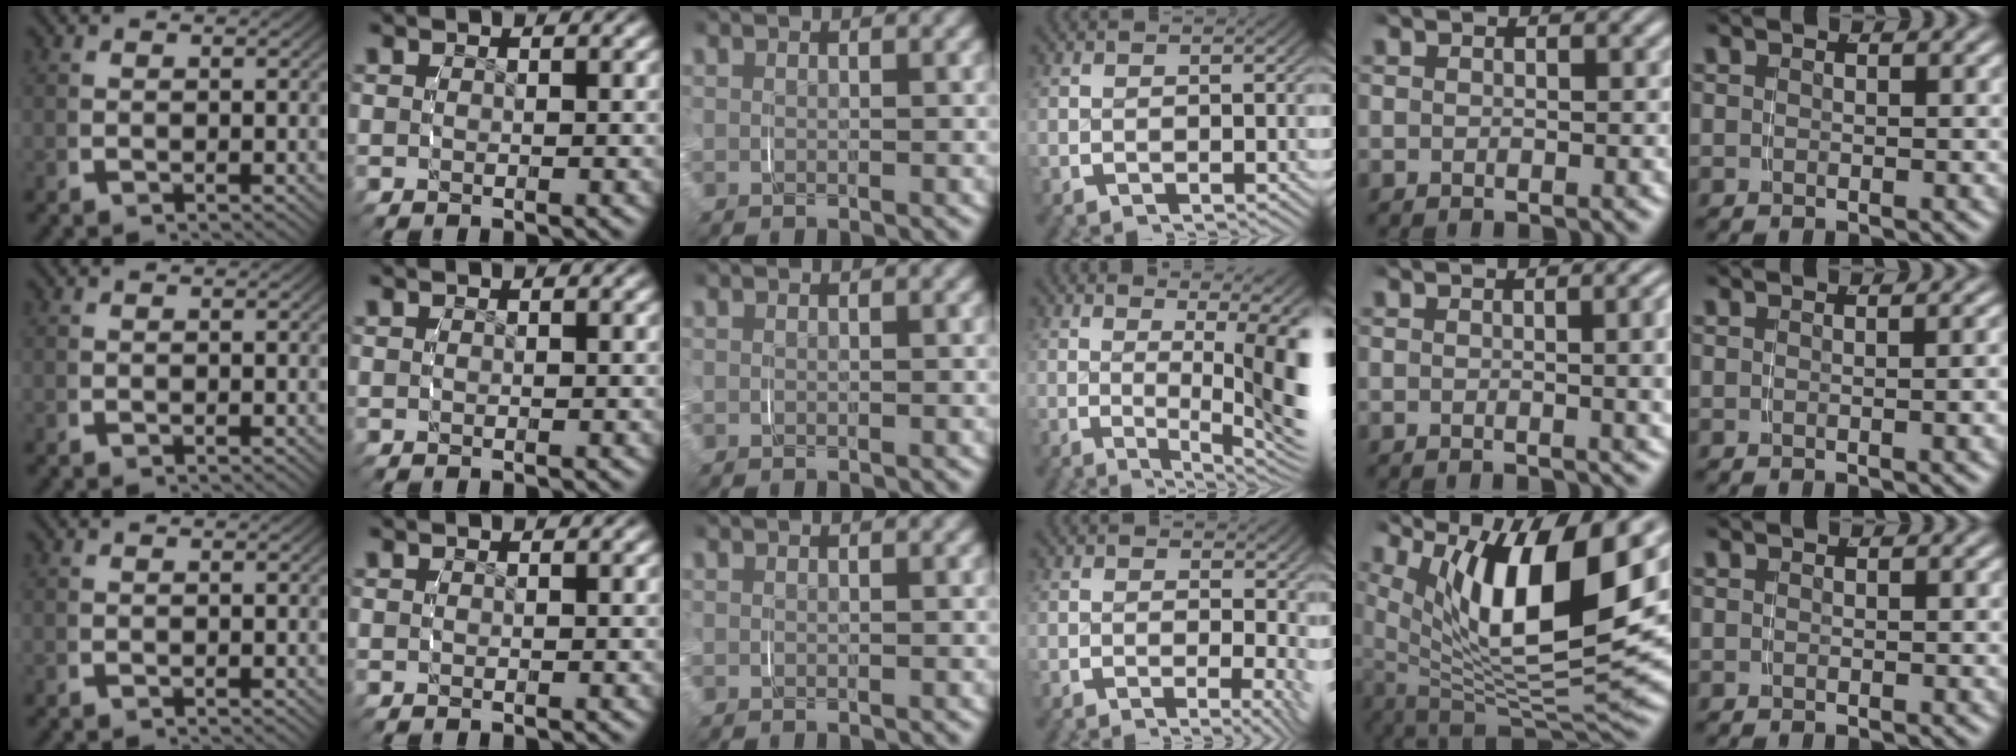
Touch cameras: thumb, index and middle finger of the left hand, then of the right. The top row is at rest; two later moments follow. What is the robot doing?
{"motion": "grasp_and_lifting", "object": "jewelry box"}